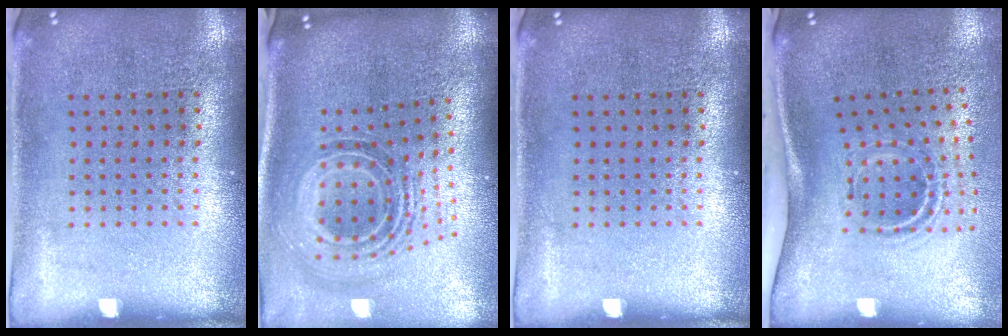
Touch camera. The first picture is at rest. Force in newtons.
{"total": 1.9, "press": 1.4, "slide": 1.2}
{"total": 0.0}
{"total": 2.1, "press": 1.2, "slide": 1.8}